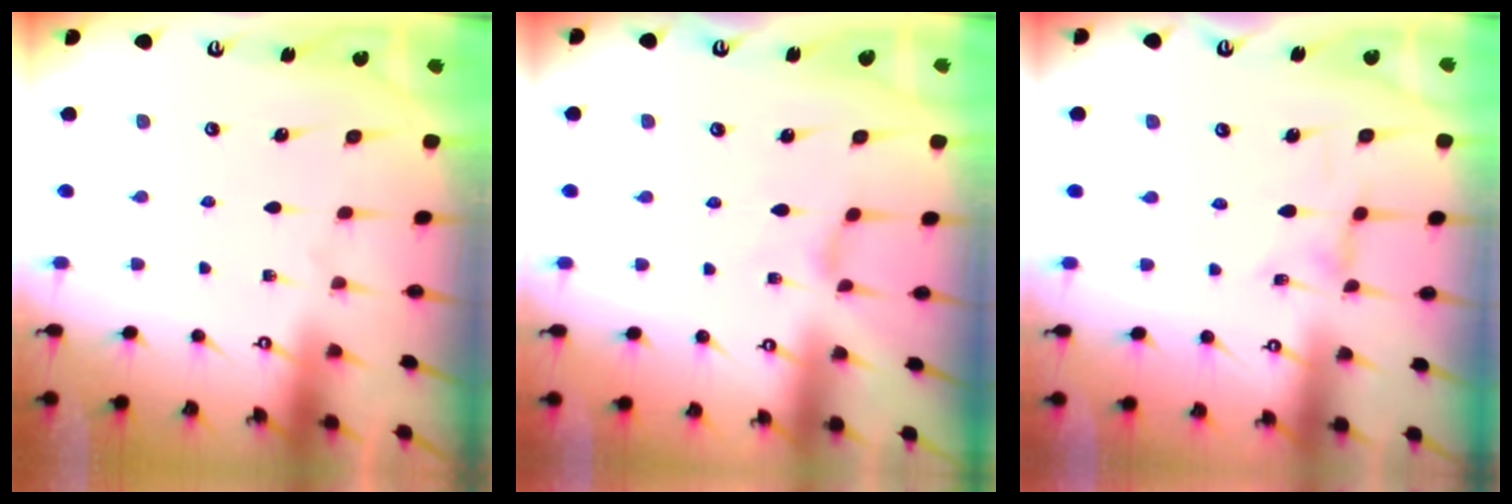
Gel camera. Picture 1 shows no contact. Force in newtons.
{"total": 1.1, "press": 1.1, "slide": 0.3}
{"total": 0.0}